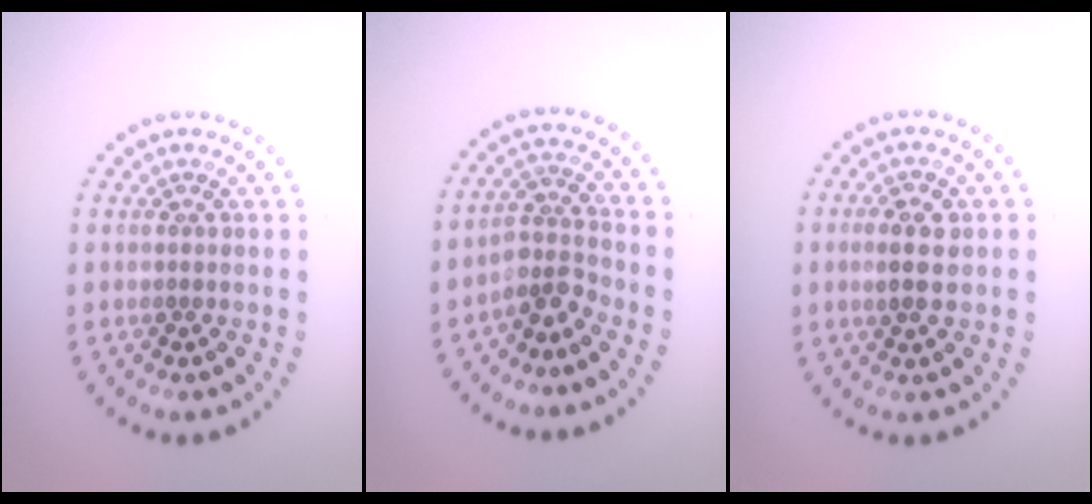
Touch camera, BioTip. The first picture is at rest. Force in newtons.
{"total": 2.7, "press": 2.0, "slide": 1.9}
{"total": 2.9, "press": 2.9, "slide": 0.3}